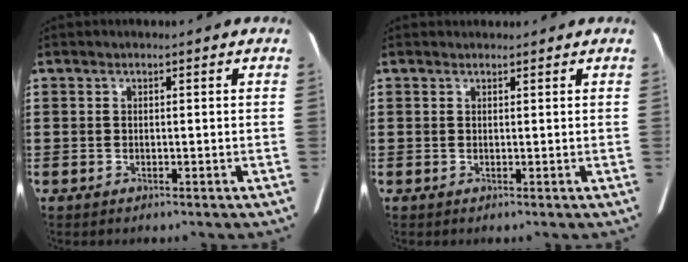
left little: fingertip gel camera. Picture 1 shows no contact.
{"total": 0.6, "force": [0.6, 0.2, 0.0], "torque": [0.000, 0.001, 0.012]}